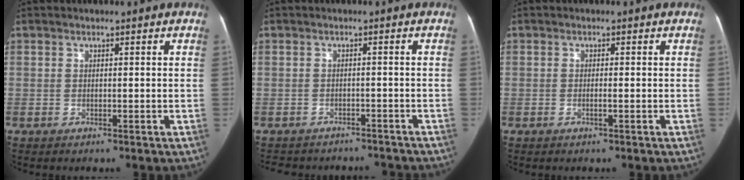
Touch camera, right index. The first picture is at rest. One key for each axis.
{"total": 10.2, "fx": -9.0, "fy": 4.5, "fz": 1.6, "tx": -0.026, "ty": 0.014, "tz": -0.107}
{"total": 1.2, "fx": -0.4, "fy": 0.2, "fz": 1.1, "tx": -0.021, "ty": 0.002, "tz": -0.008}